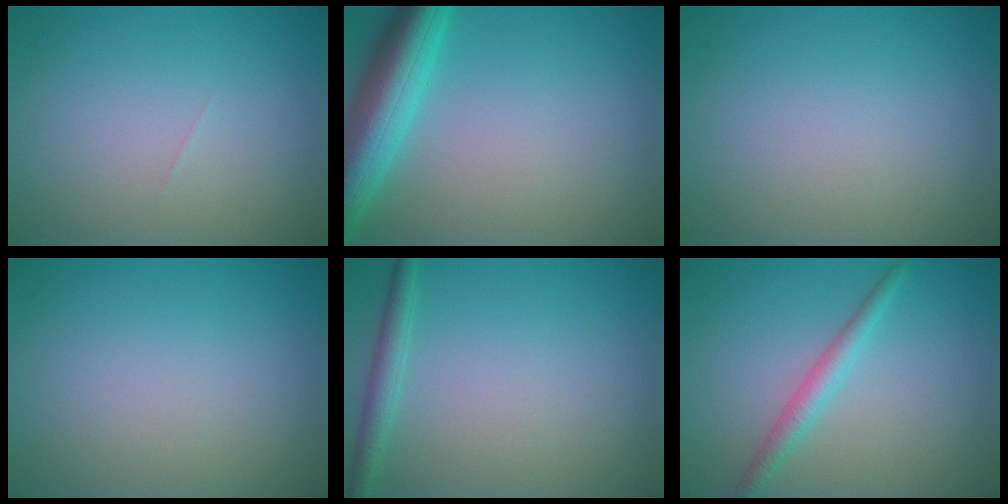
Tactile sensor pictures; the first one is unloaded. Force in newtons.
{"total": 7.0, "press": 6.9, "slide": 0.4}
{"total": 0.0}
{"total": 0.0}
{"total": 1.8, "press": 1.8, "slide": 0.1}
{"total": 1.5, "press": 1.5, "slide": 0.1}